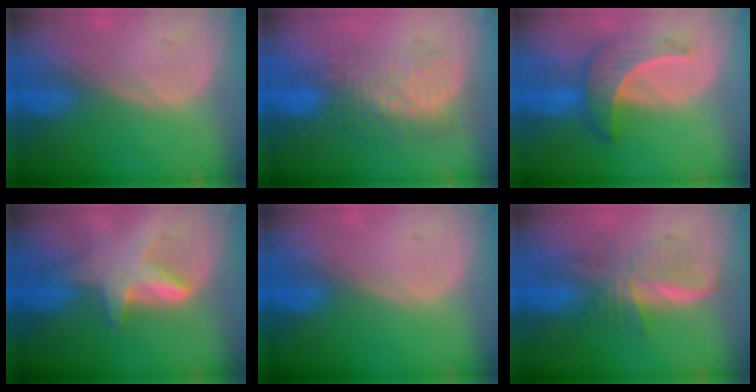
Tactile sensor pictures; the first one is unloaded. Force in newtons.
{"total": 9.0, "press": 8.4, "slide": 3.3}
{"total": 6.5, "press": 6.4, "slide": 1.1}
{"total": 6.0, "press": 5.8, "slide": 1.4}
{"total": 0.0}
{"total": 5.9, "press": 5.9, "slide": 0.8}